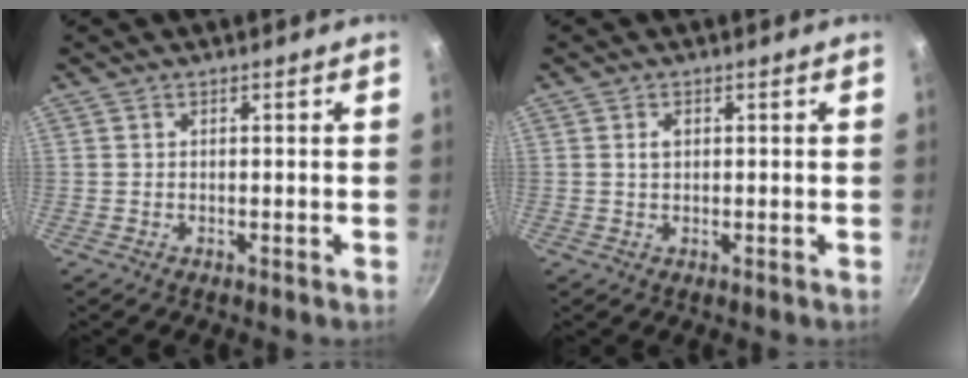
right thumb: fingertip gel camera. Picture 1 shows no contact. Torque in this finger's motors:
{"motor_torque": [-0.35, 0.12, 0.59, -0.10, 0.11]}